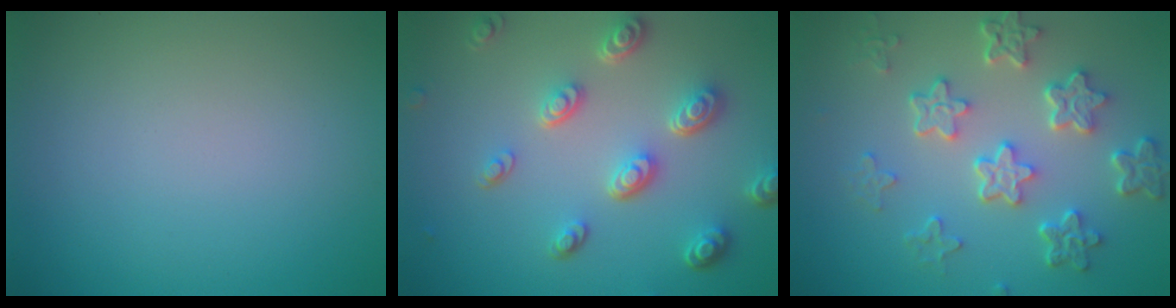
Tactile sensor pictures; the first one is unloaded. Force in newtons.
{"total": 4.8, "press": 3.7, "slide": 3.1}
{"total": 5.7, "press": 4.4, "slide": 3.7}